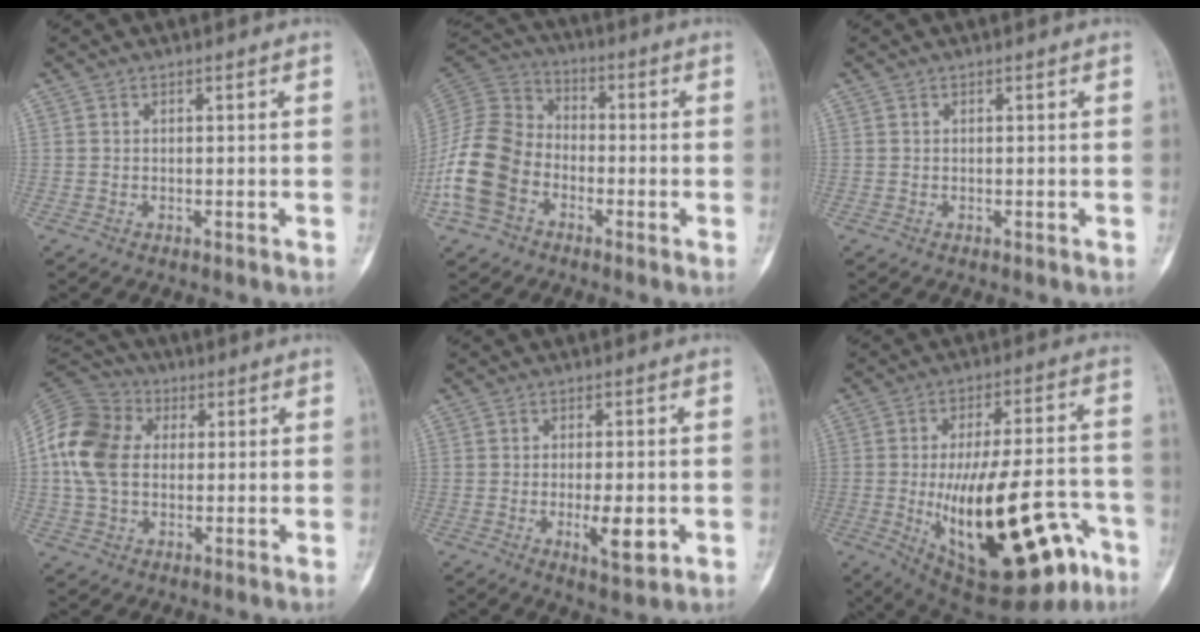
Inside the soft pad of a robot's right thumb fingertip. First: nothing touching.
{"total": 15.1, "force": [-5.2, 11.3, 8.4], "torque": [-0.167, 0.046, -0.110]}
{"total": 0.0}
{"total": 14.3, "force": [1.4, 10.5, 9.6], "torque": [-0.185, 0.023, 0.017]}
{"total": 6.5, "force": [-1.6, 2.3, 5.8], "torque": [-0.087, -0.007, -0.020]}
{"total": 29.3, "force": [-10.0, 11.7, 24.9], "torque": [-0.345, 0.020, -0.124]}